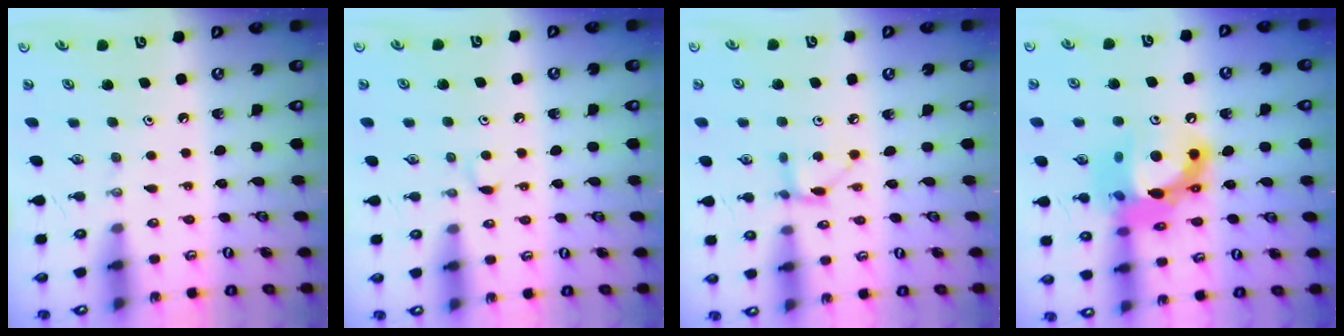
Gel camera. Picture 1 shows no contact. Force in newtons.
{"total": 2.8, "press": 2.8, "slide": 0.5}
{"total": 4.8, "press": 4.7, "slide": 0.5}
{"total": 18.9, "press": 18.8, "slide": 1.2}